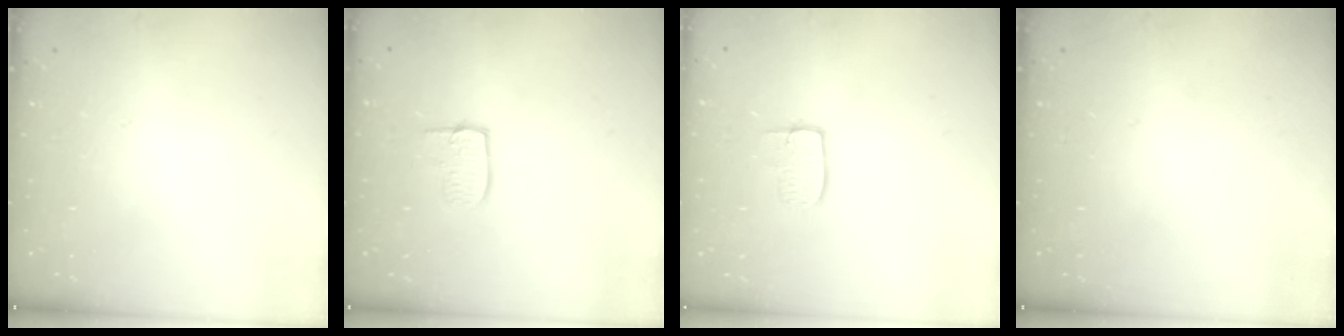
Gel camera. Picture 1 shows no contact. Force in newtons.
{"total": 7.7, "press": 7.7, "slide": 0.6}
{"total": 7.0, "press": 7.0, "slide": 0.3}
{"total": 0.0}